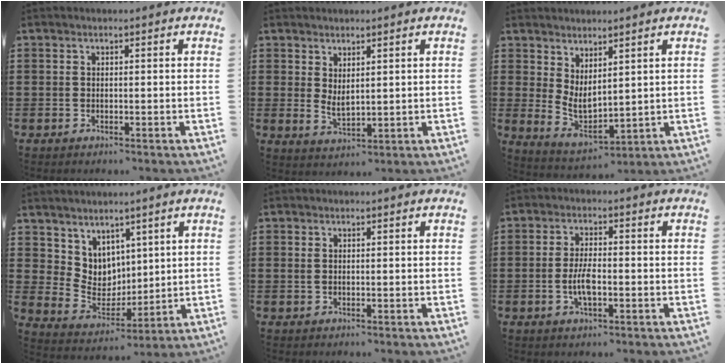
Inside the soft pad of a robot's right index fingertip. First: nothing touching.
{"total": 2.3, "force": [1.2, 1.0, 1.7], "torque": [-0.032, 0.002, 0.023]}
{"total": 3.1, "force": [1.6, 1.4, 2.2], "torque": [-0.049, -0.011, 0.030]}
{"total": 6.0, "force": [4.0, 4.5, -0.1], "torque": [-0.034, -0.025, 0.079]}
{"total": 0.7, "force": [0.2, 0.4, 0.6], "torque": [-0.013, 0.003, 0.002]}
{"total": 4.5, "force": [-1.1, 1.4, 4.1], "torque": [-0.094, -0.006, -0.025]}